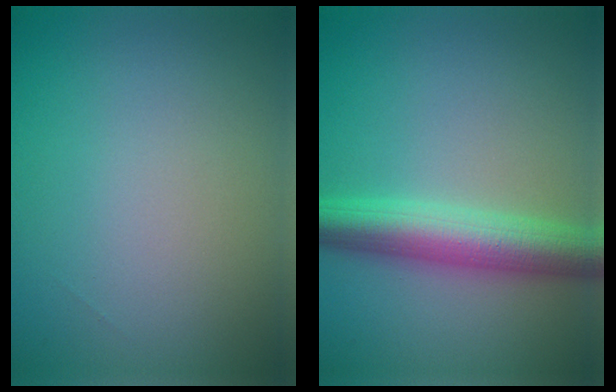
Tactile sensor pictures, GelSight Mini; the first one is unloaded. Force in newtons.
{"total": 6.3, "press": 6.3, "slide": 0.1}